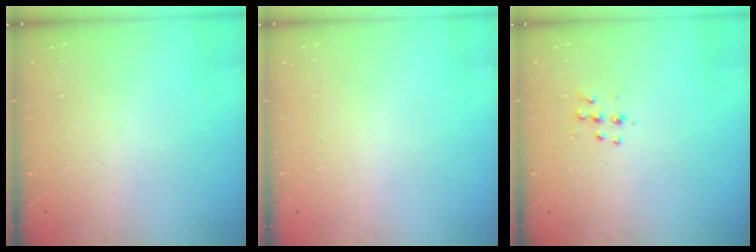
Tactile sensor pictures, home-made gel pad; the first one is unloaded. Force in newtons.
{"total": 0.0}
{"total": 5.5, "press": 5.5, "slide": 0.4}